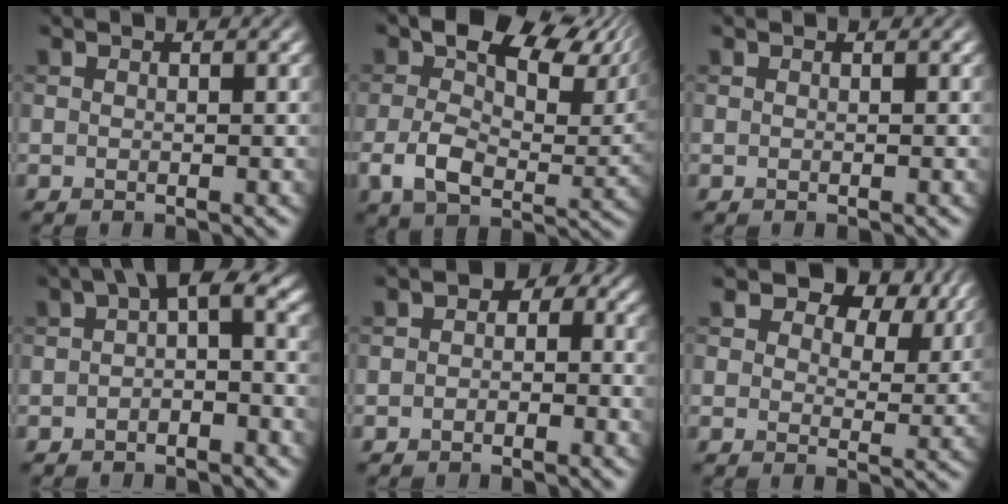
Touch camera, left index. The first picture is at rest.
{"total": 11.5, "force": [3.2, 7.2, 8.4], "torque": [-0.139, -0.009, 0.059]}
{"total": 0.0}
{"total": 4.9, "force": [0.6, 2.3, 4.3], "torque": [-0.050, 0.017, -0.004]}
{"total": 2.7, "force": [-0.4, 2.0, 1.7], "torque": [-0.010, 0.004, -0.016]}
{"total": 7.8, "force": [4.9, 4.3, 4.3], "torque": [-0.070, 0.001, 0.069]}